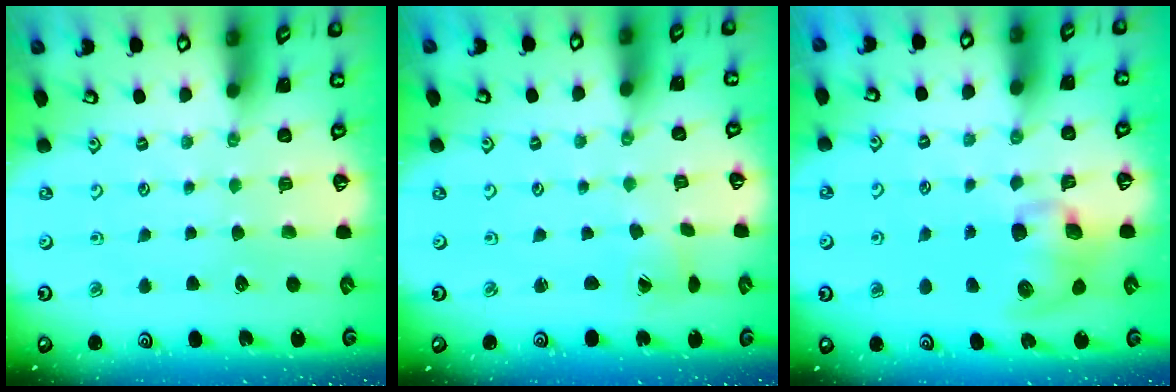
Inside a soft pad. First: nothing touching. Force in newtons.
{"total": 1.3, "press": 1.3, "slide": 0.0}
{"total": 9.3, "press": 9.2, "slide": 1.5}